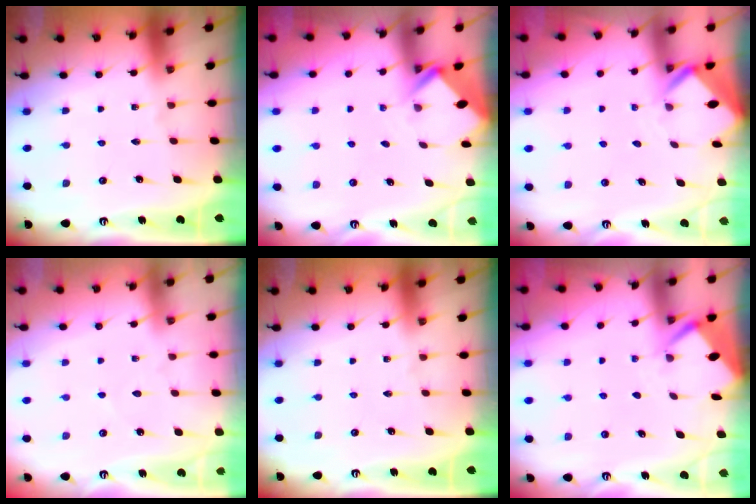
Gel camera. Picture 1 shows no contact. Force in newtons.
{"total": 2.1, "press": 2.1, "slide": 0.1}
{"total": 2.8, "press": 2.8, "slide": 0.2}
{"total": 2.3, "press": 2.3, "slide": 0.3}
{"total": 0.0}
{"total": 2.7, "press": 2.7, "slide": 0.4}